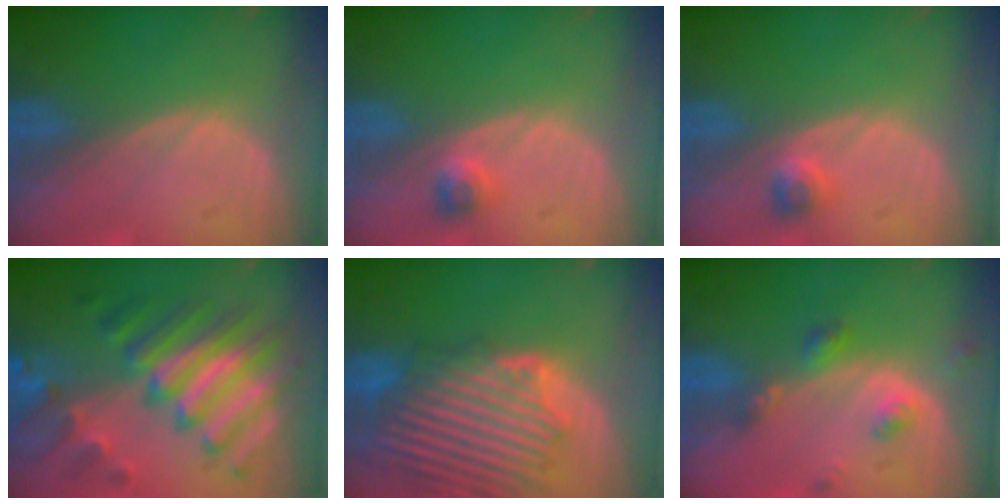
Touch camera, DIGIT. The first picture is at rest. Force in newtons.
{"total": 2.4, "press": 2.0, "slide": 1.2}
{"total": 2.4, "press": 2.0, "slide": 1.2}
{"total": 11.9, "press": 11.8, "slide": 1.0}
{"total": 12.2, "press": 11.4, "slide": 4.3}
{"total": 4.6, "press": 4.1, "slide": 2.0}